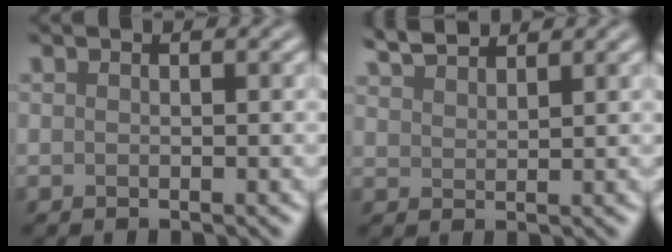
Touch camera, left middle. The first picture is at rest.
{"total": 2.8, "force": [2.7, 0.4, 0.8], "torque": [-0.013, 0.006, 0.057]}